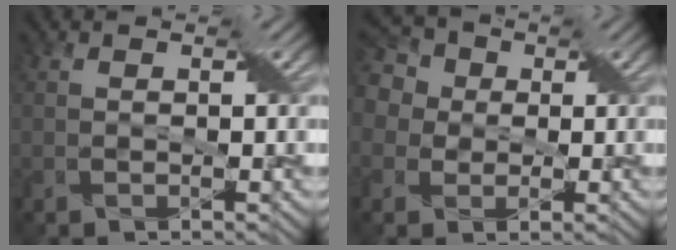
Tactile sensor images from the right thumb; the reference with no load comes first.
{"total": 8.6, "force": [2.1, 7.3, 4.1], "torque": [-0.131, 0.036, 0.007]}